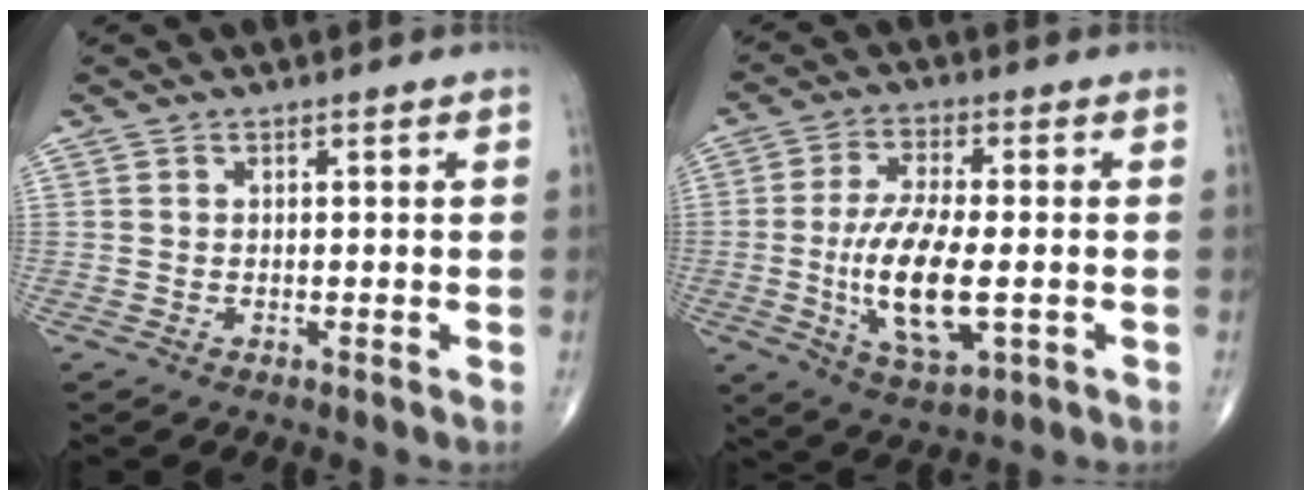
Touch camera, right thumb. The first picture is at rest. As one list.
[{"total": 13.1, "force": [-2.0, 5.1, 11.9], "torque": [-0.230, -0.007, -0.031]}]